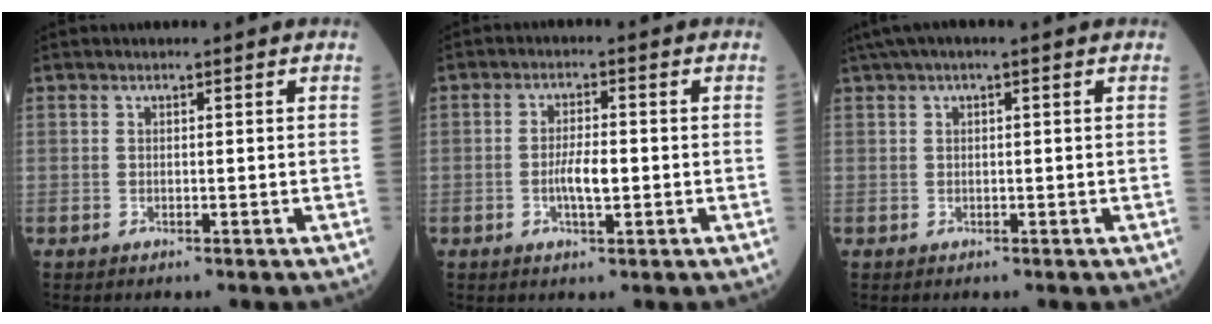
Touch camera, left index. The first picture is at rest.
{"total": 3.9, "force": [-0.9, 1.0, 3.6], "torque": [-0.071, 0.000, -0.018]}
{"total": 3.4, "force": [1.9, 0.3, 2.8], "torque": [-0.056, 0.029, 0.033]}